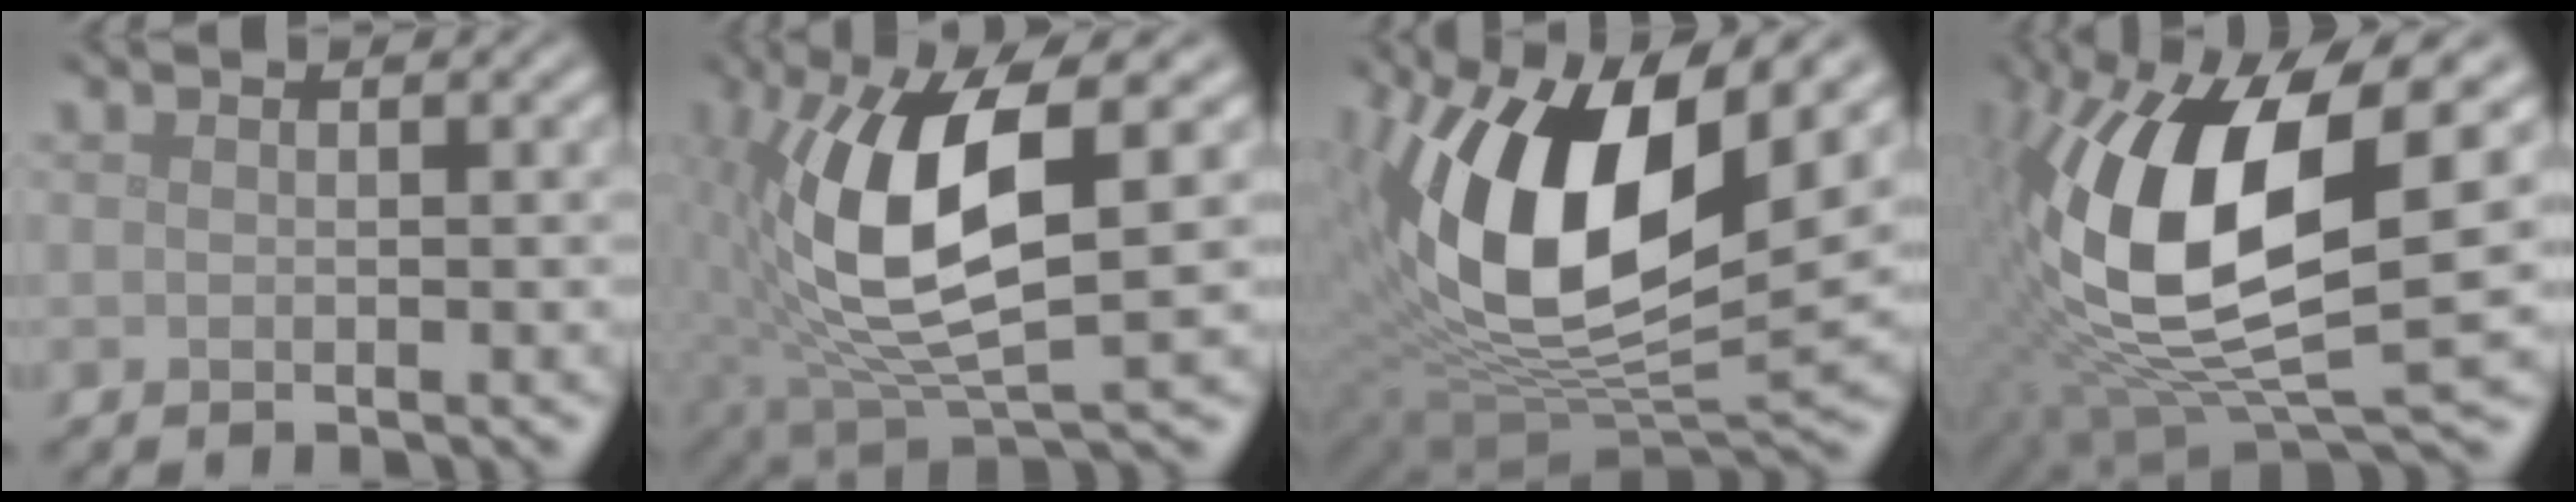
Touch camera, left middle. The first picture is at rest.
{"total": 10.7, "force": [1.3, 3.9, 9.9], "torque": [-0.198, -0.005, 0.029]}
{"total": 14.6, "force": [4.1, 6.4, 12.4], "torque": [-0.229, 0.000, 0.070]}
{"total": 14.7, "force": [1.2, 6.1, 13.3], "torque": [-0.277, -0.020, 0.019]}